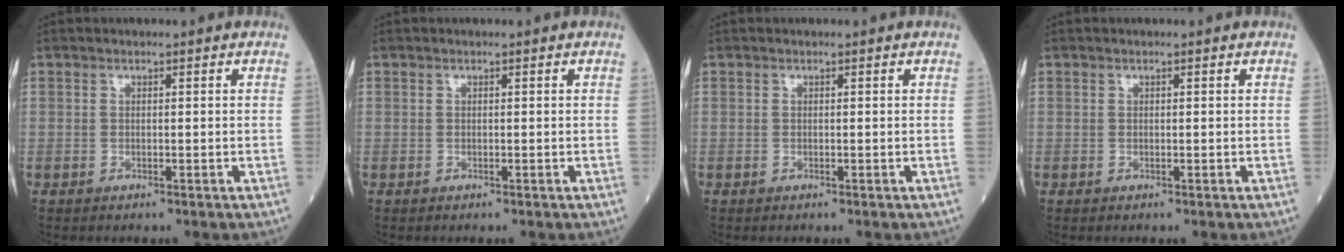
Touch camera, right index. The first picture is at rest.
{"total": 0.0}
{"total": 0.0}
{"total": 0.0}